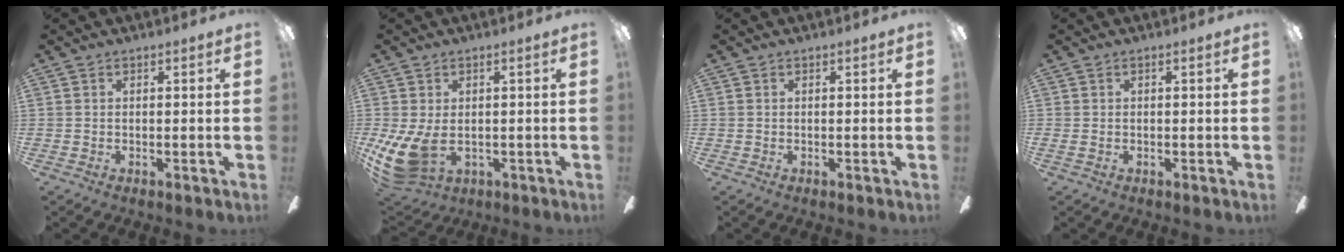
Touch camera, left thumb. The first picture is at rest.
{"total": 9.7, "force": [-1.3, 5.7, 7.8], "torque": [-0.177, -0.014, -0.019]}
{"total": 0.0}
{"total": 0.9, "force": [-0.1, 0.2, 0.9], "torque": [-0.016, 0.001, -0.002]}